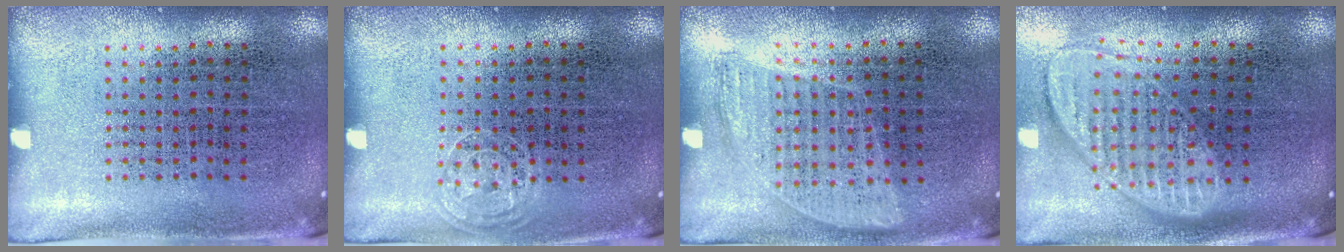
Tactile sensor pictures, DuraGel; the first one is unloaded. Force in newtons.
{"total": 0.7, "press": 0.6, "slide": 0.3}
{"total": 0.9, "press": 0.8, "slide": 0.5}
{"total": 1.9, "press": 1.5, "slide": 1.2}